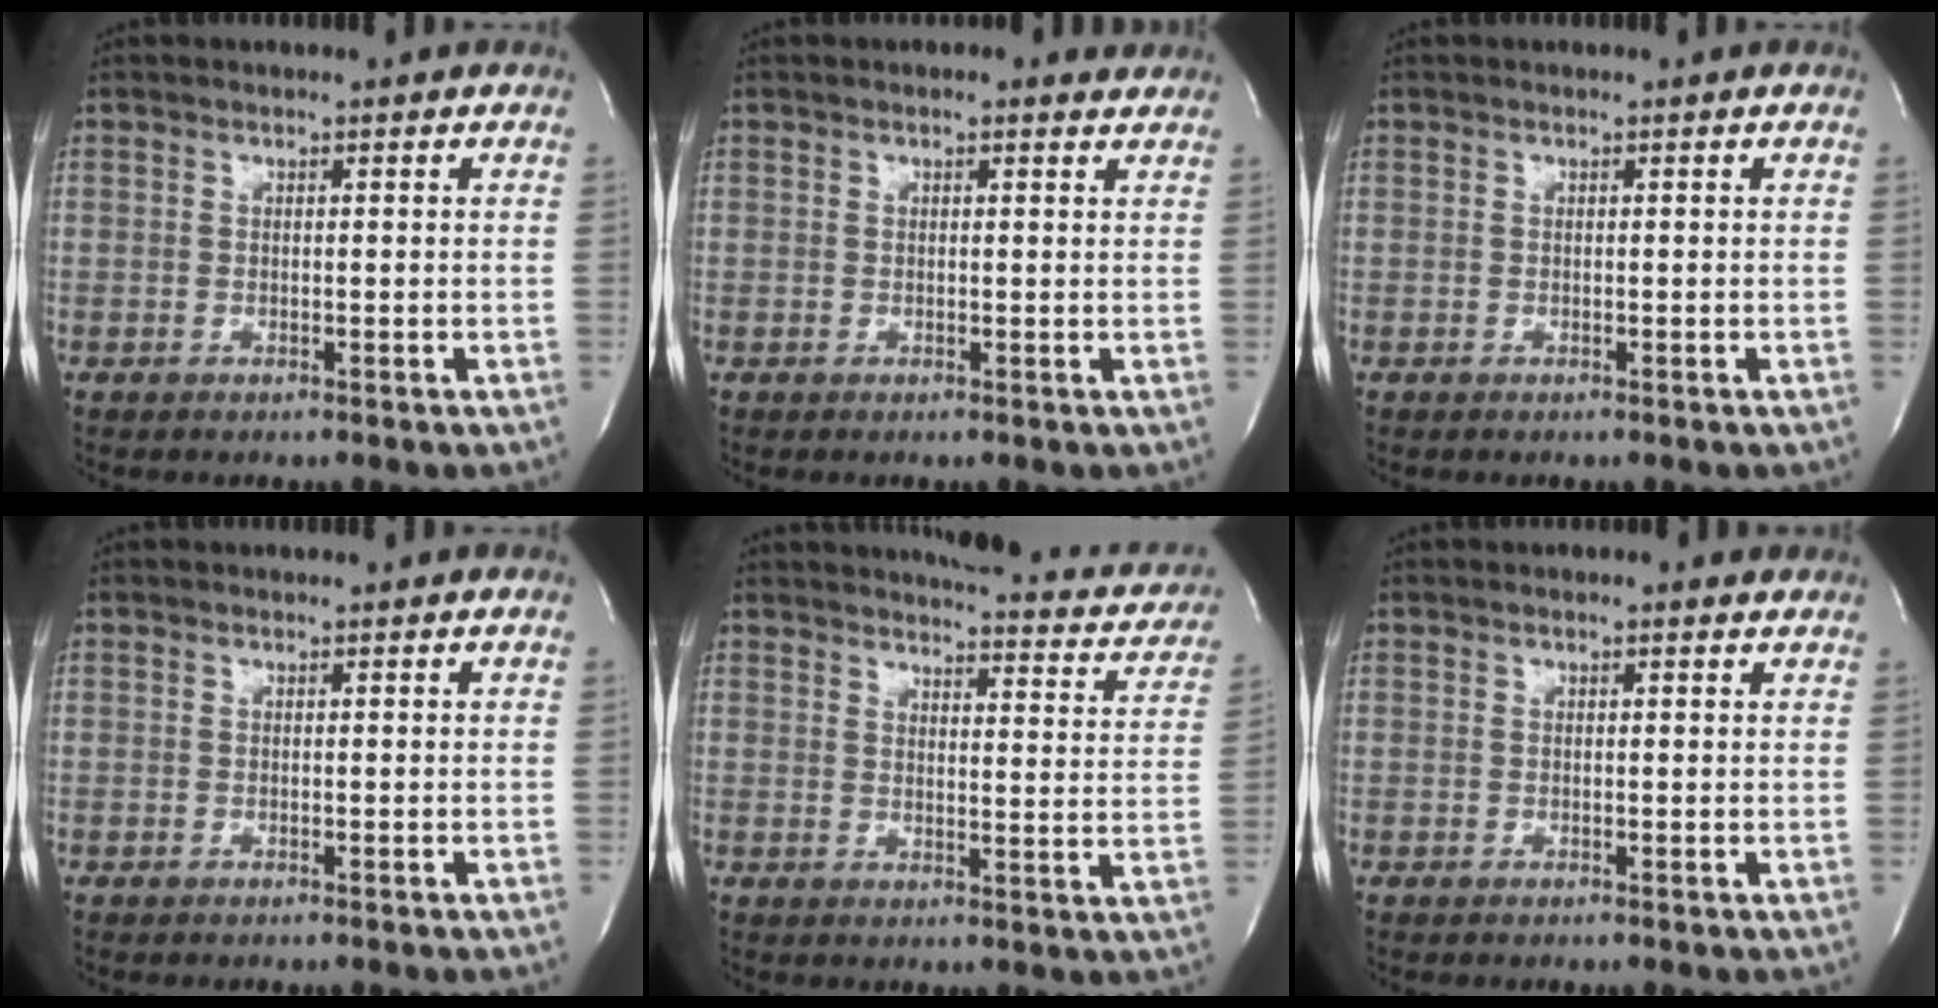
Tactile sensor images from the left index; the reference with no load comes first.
{"total": 2.1, "force": [1.5, 0.9, 1.1], "torque": [-0.016, 0.006, 0.011]}
{"total": 0.0}
{"total": 0.0}
{"total": 16.9, "force": [15.4, 3.7, 5.8], "torque": [-0.051, -0.040, 0.159]}
{"total": 1.2, "force": [0.7, 0.4, 0.8], "torque": [-0.017, 0.005, 0.006]}